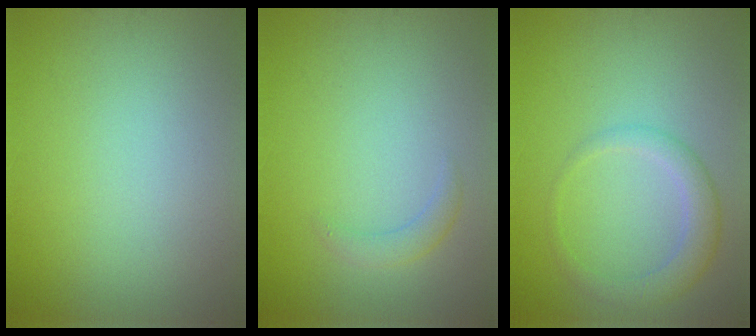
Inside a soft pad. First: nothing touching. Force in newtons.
{"total": 1.4, "press": 1.4, "slide": 0.0}
{"total": 2.8, "press": 2.8, "slide": 0.2}